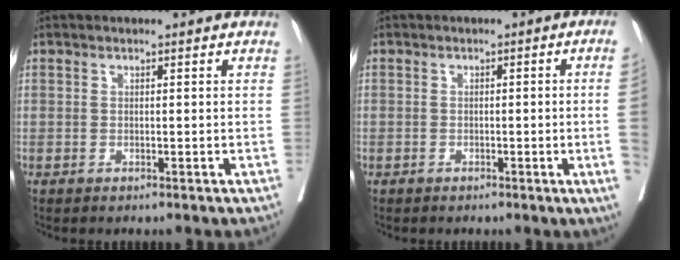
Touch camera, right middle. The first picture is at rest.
{"total": 3.9, "force": [-0.7, -1.2, 3.7], "torque": [-0.045, -0.005, -0.009]}